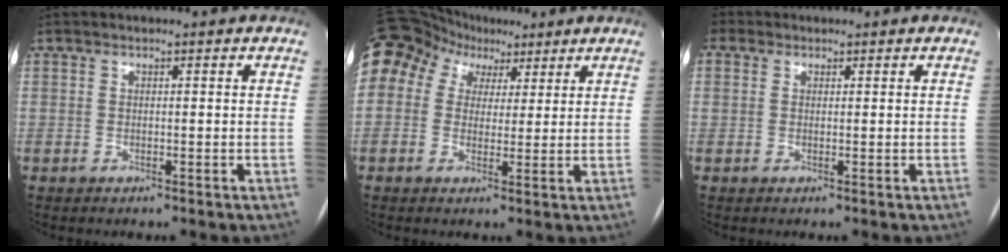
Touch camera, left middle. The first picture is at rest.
{"total": 19.8, "force": [9.5, 15.6, 7.8], "torque": [-0.245, 0.104, 0.179]}
{"total": 1.7, "force": [0.5, 1.6, 0.4], "torque": [-0.019, 0.008, 0.013]}